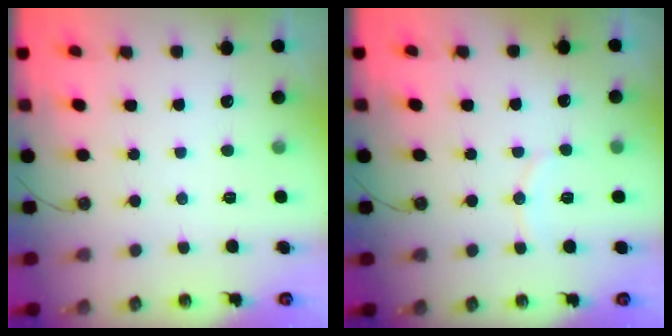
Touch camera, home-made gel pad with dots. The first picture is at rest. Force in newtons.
{"total": 5.6, "press": 5.5, "slide": 0.6}